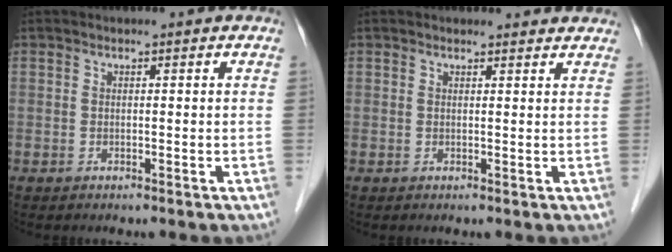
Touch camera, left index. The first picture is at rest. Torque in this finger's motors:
{"motor_torque": [0.34, -0.36, -0.06, -0.02]}